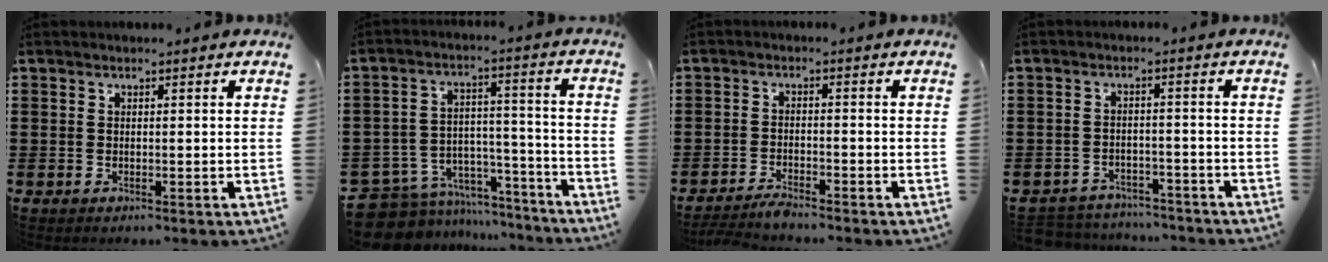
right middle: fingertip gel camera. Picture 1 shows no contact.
{"total": 7.9, "force": [-7.1, 3.4, 1.2], "torque": [-0.043, 0.007, -0.139]}
{"total": 2.5, "force": [-2.4, 0.0, 0.7], "torque": [-0.022, -0.001, -0.050]}
{"total": 3.6, "force": [-3.6, 0.5, -0.1], "torque": [-0.006, -0.001, -0.076]}